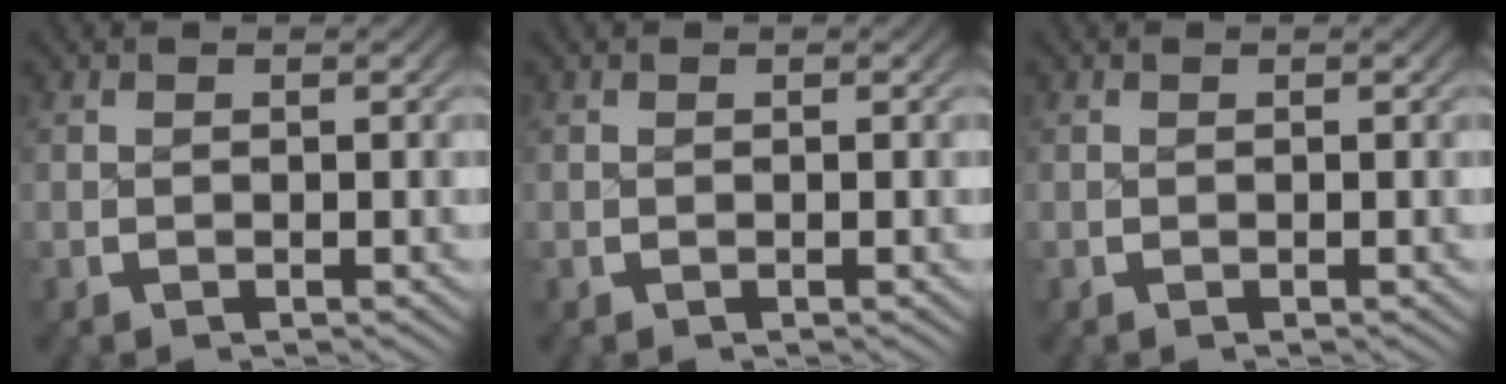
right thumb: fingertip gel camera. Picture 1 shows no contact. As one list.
[{"total": 0.0}, {"total": 0.0}]